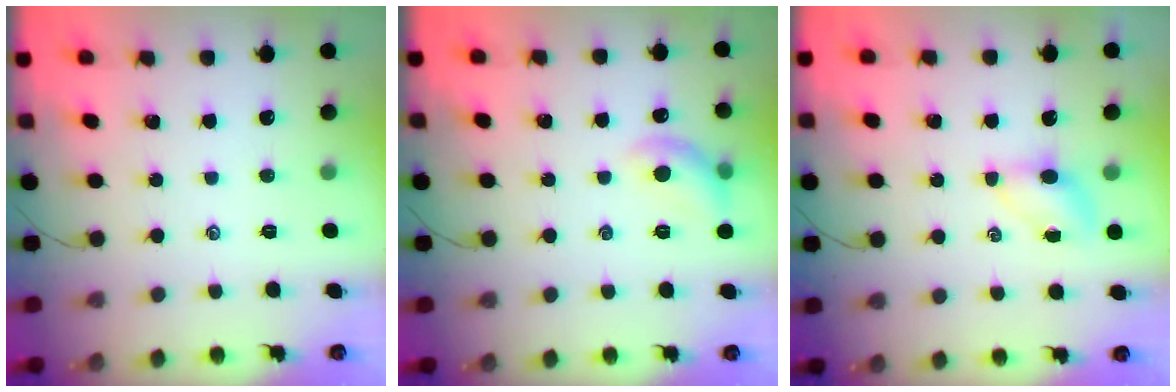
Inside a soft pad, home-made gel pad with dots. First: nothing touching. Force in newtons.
{"total": 8.0, "press": 7.9, "slide": 1.0}
{"total": 4.2, "press": 4.1, "slide": 1.2}